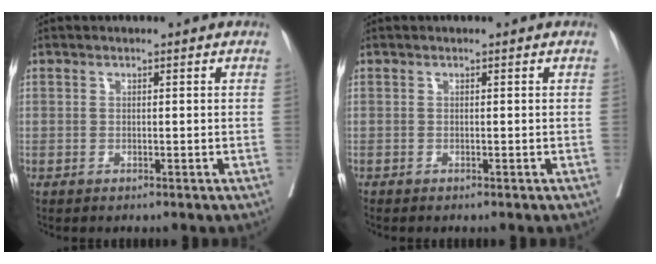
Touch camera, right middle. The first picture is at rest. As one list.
[{"total": 0.0}]